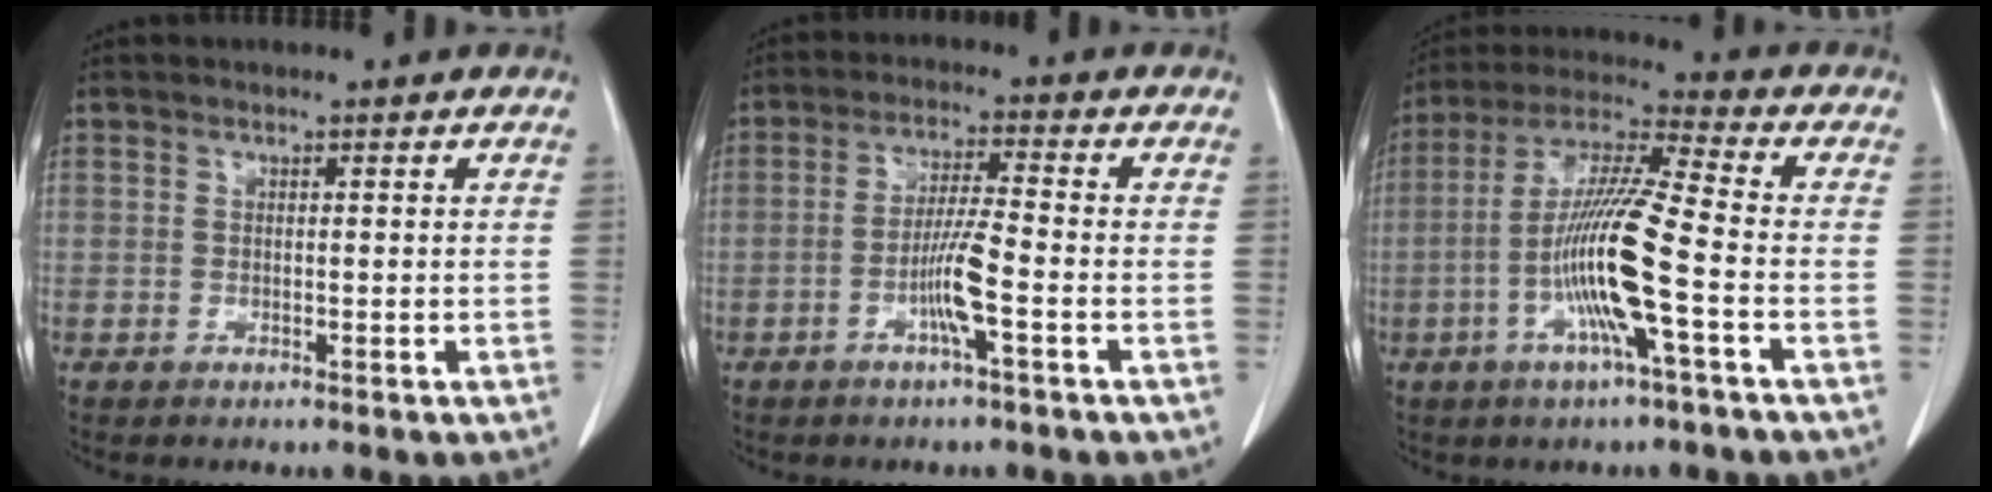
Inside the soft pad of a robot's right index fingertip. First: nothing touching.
{"total": 5.9, "force": [-2.2, -0.3, 5.5], "torque": [-0.111, -0.001, -0.042]}
{"total": 13.6, "force": [-3.6, 0.0, 13.1], "torque": [-0.262, -0.003, -0.078]}